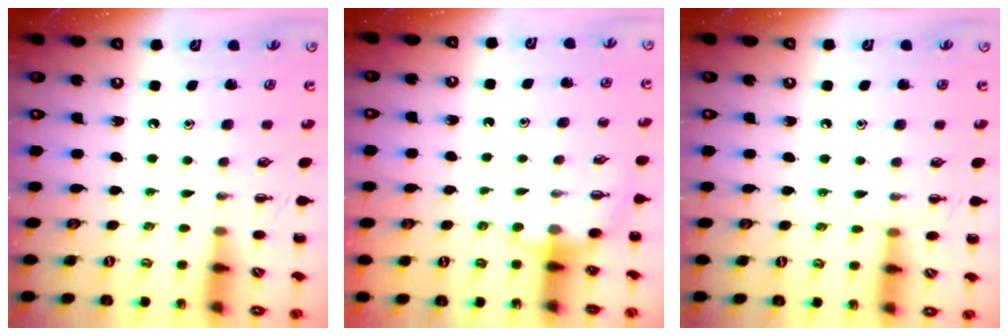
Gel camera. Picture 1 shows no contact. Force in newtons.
{"total": 5.6, "press": 5.4, "slide": 1.3}
{"total": 6.6, "press": 6.2, "slide": 2.1}